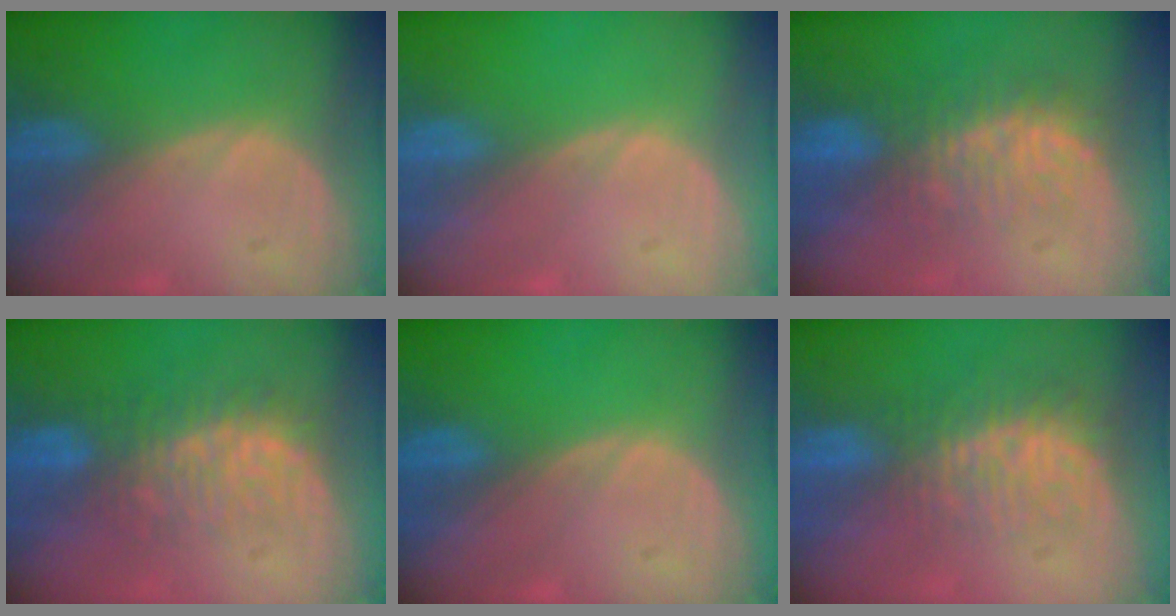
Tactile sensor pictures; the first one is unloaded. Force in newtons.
{"total": 0.0}
{"total": 7.8, "press": 7.6, "slide": 2.1}
{"total": 7.6, "press": 7.5, "slide": 1.2}
{"total": 0.0}
{"total": 8.6, "press": 7.4, "slide": 4.4}